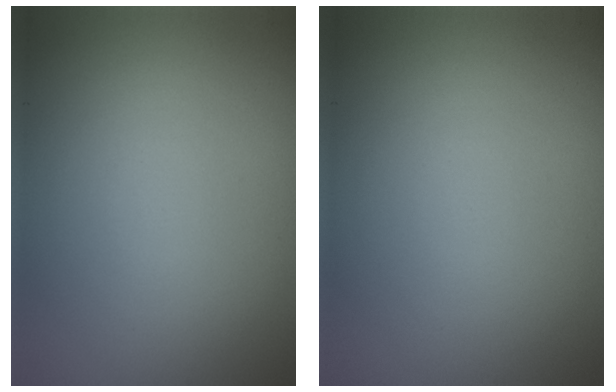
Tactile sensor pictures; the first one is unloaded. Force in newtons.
{"total": 0.0}